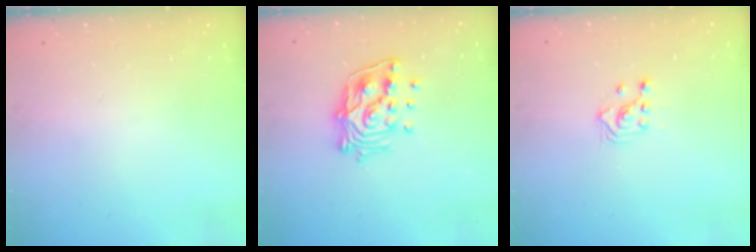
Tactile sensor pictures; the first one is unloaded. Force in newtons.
{"total": 13.8, "press": 13.7, "slide": 1.6}
{"total": 2.9, "press": 2.9, "slide": 0.2}